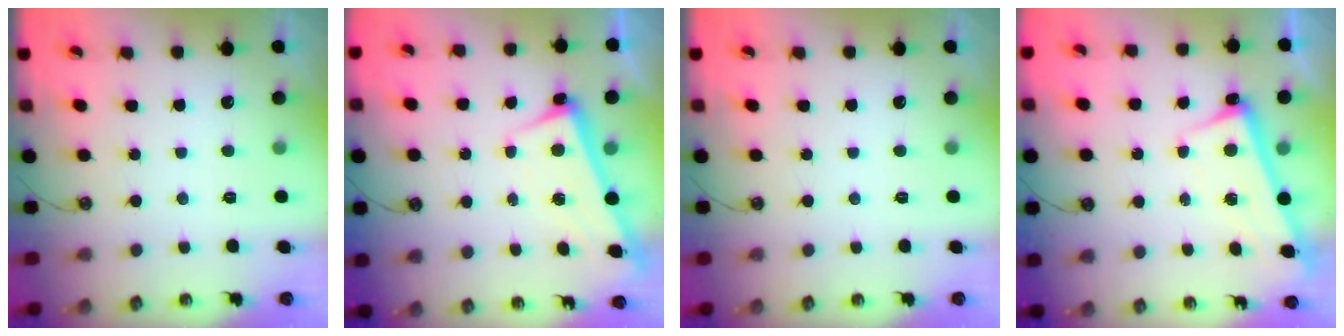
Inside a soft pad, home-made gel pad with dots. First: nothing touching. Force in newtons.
{"total": 2.9, "press": 2.9, "slide": 0.4}
{"total": 0.0}
{"total": 2.5, "press": 2.5, "slide": 0.7}